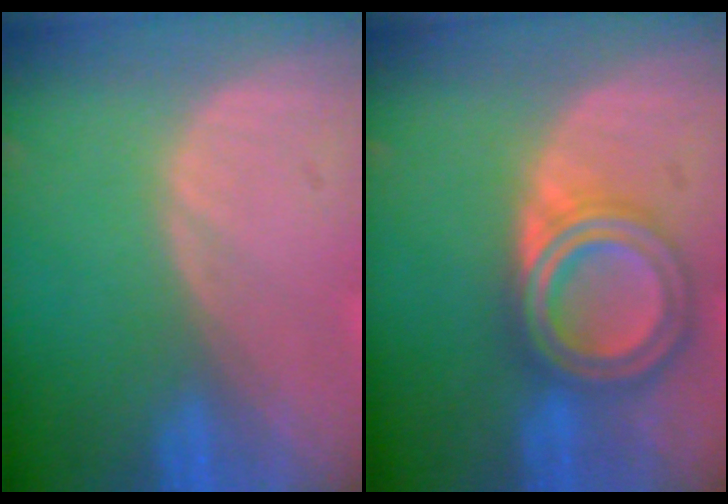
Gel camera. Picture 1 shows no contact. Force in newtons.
{"total": 7.5, "press": 7.5, "slide": 0.5}